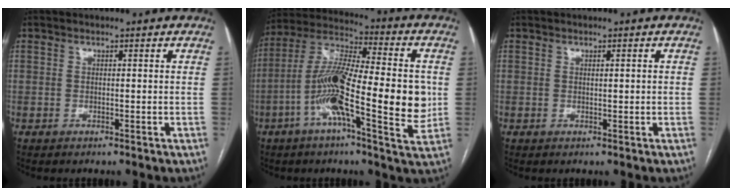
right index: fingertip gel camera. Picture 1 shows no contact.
{"total": 19.3, "force": [-3.1, 3.6, 18.7], "torque": [-0.330, 0.006, -0.058]}
{"total": 0.7, "force": [0.2, 0.1, 0.7], "torque": [-0.013, 0.001, 0.004]}